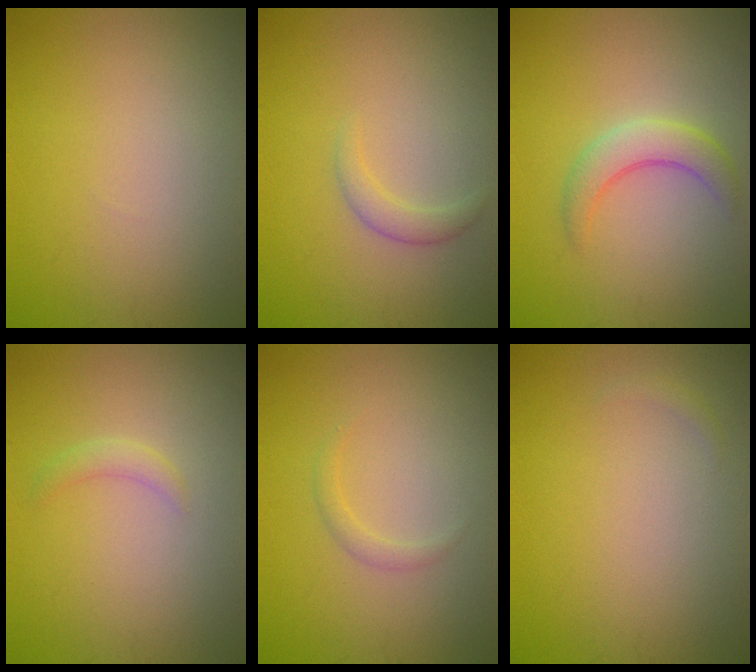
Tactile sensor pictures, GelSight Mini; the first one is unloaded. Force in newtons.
{"total": 1.4, "press": 1.4, "slide": 0.2}
{"total": 2.9, "press": 2.9, "slide": 0.1}
{"total": 1.1, "press": 1.1, "slide": 0.1}
{"total": 0.9, "press": 0.9, "slide": 0.0}
{"total": 0.5, "press": 0.5, "slide": 0.0}